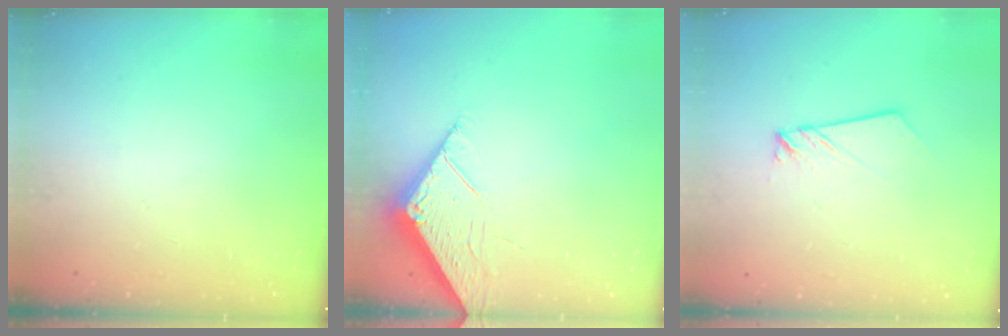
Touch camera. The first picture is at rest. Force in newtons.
{"total": 4.0, "press": 3.9, "slide": 0.4}
{"total": 2.0, "press": 2.0, "slide": 0.2}